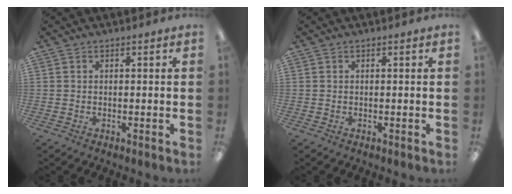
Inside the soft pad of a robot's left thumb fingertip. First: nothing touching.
{"total": 0.0}